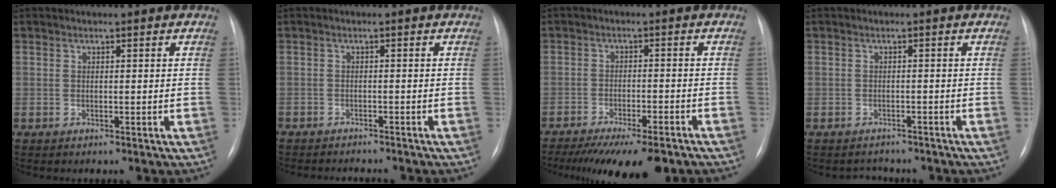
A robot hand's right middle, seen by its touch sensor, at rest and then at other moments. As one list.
[{"total": 4.4, "force": [-4.2, 0.7, 1.2], "torque": [-0.011, -0.006, -0.059]}, {"total": 13.0, "force": [-10.4, 2.6, 7.3], "torque": [-0.107, -0.018, -0.152]}, {"total": 2.6, "force": [-2.4, 1.1, -0.2], "torque": [0.002, 0.001, -0.032]}]